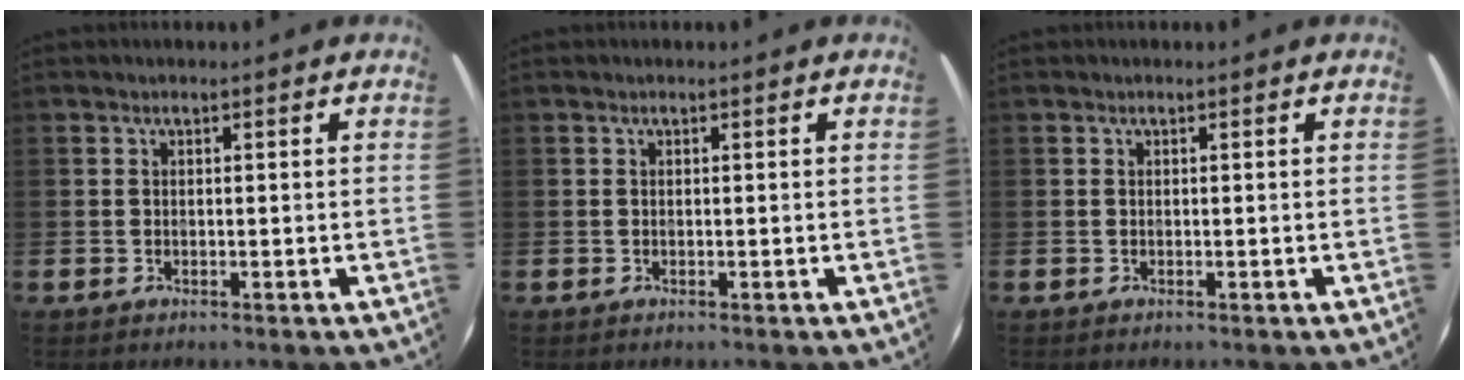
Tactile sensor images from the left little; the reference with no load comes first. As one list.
[{"total": 0.0}, {"total": 0.0}]